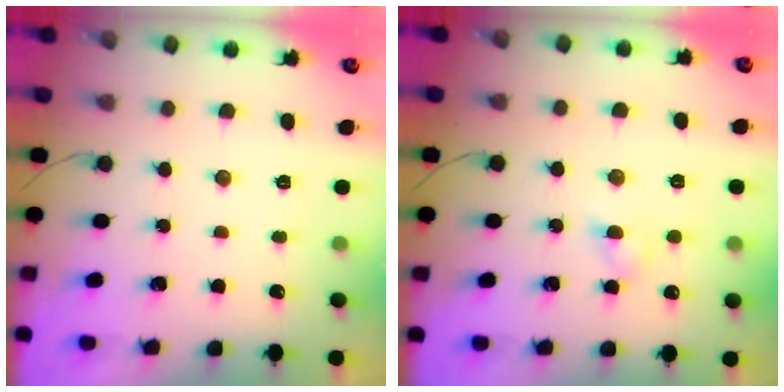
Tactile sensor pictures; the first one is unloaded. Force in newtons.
{"total": 1.7, "press": 1.6, "slide": 0.5}